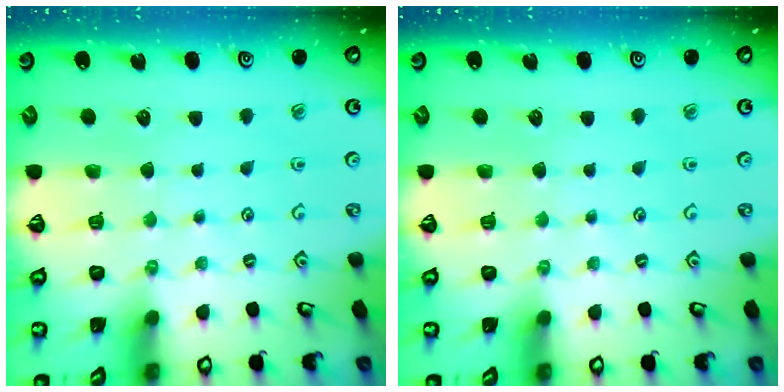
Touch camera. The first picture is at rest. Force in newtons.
{"total": 0.0}